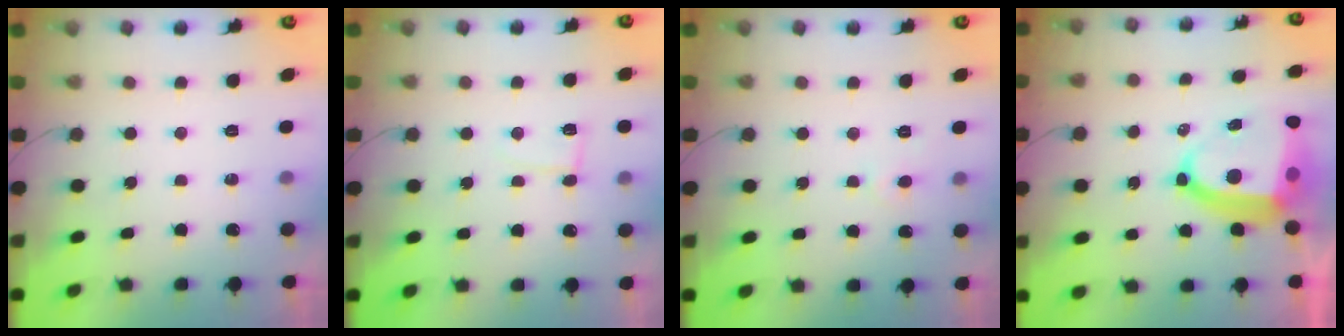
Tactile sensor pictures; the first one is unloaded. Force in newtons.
{"total": 3.5, "press": 3.5, "slide": 0.5}
{"total": 3.3, "press": 3.3, "slide": 0.4}
{"total": 12.8, "press": 12.8, "slide": 1.5}